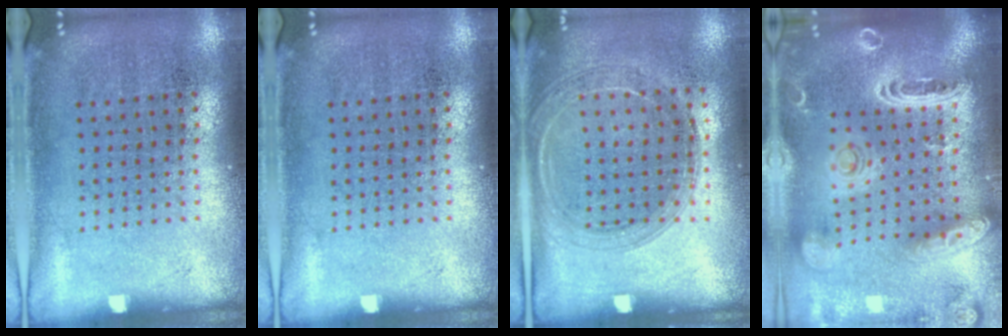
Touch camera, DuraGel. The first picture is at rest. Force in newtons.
{"total": 0.0}
{"total": 1.6, "press": 1.5, "slide": 0.2}
{"total": 3.5, "press": 2.8, "slide": 2.1}